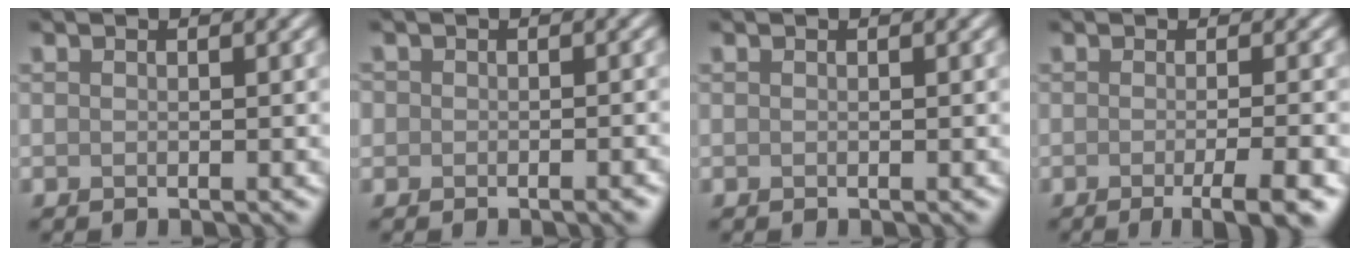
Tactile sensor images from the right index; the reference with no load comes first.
{"total": 1.5, "force": [-0.5, 1.2, 0.7], "torque": [0.002, -0.003, -0.007]}
{"total": 0.0}
{"total": 4.6, "force": [-1.8, 1.0, 4.1], "torque": [-0.049, -0.006, -0.027]}